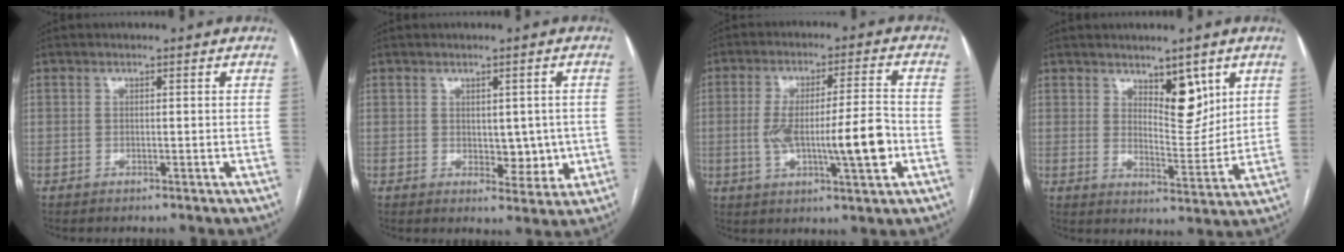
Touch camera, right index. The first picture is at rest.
{"total": 4.6, "force": [0.1, 2.8, 3.7], "torque": [-0.035, 0.000, 0.013]}
{"total": 12.0, "force": [-2.1, 1.6, 11.7], "torque": [-0.198, 0.012, -0.029]}
{"total": 6.8, "force": [3.9, 2.8, 4.8], "torque": [-0.073, -0.010, 0.065]}